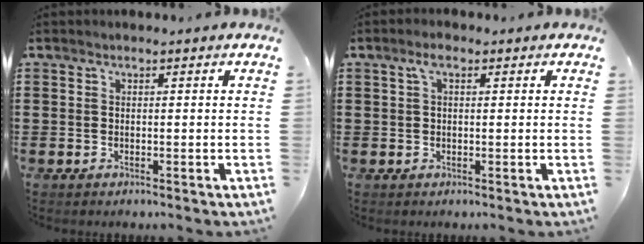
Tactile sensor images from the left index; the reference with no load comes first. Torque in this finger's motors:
{"motor_torque": [0.81, -0.71, 0.33, 0.06]}